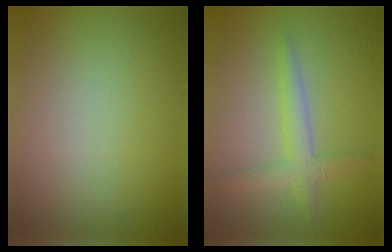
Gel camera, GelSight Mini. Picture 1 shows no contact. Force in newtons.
{"total": 2.6, "press": 2.6, "slide": 0.1}